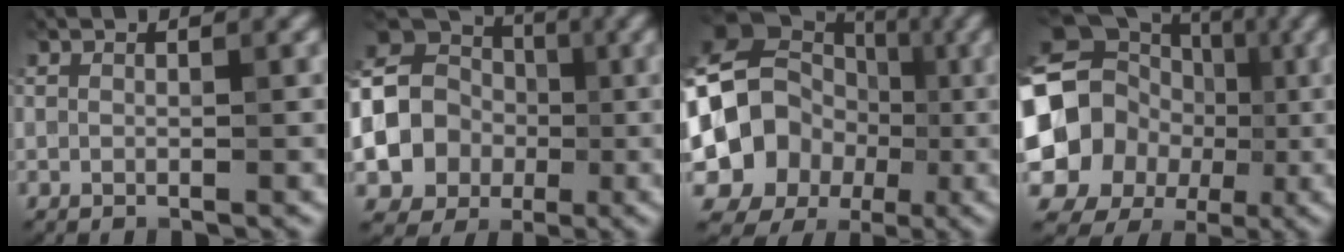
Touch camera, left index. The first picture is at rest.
{"total": 12.5, "force": [-1.8, 11.4, 4.8], "torque": [-0.108, -0.001, -0.062]}
{"total": 10.7, "force": [-1.6, 9.6, 4.5], "torque": [-0.091, -0.004, -0.040]}
{"total": 15.0, "force": [-1.2, 13.5, 6.4], "torque": [-0.136, 0.005, -0.037]}